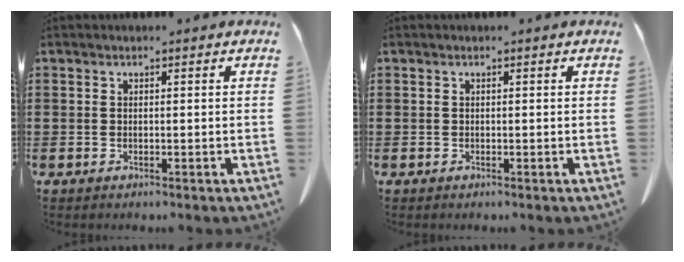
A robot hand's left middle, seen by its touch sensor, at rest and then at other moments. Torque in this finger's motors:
{"motor_torque": [-0.01, 0.01, 0.00, 0.00]}